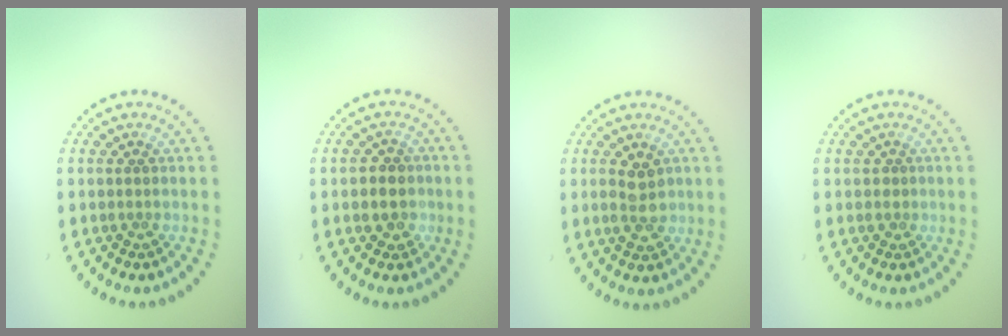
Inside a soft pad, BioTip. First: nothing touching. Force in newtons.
{"total": 2.4, "press": 2.3, "slide": 0.7}
{"total": 2.4, "press": 2.4, "slide": 0.4}
{"total": 0.5, "press": 0.2, "slide": 0.5}